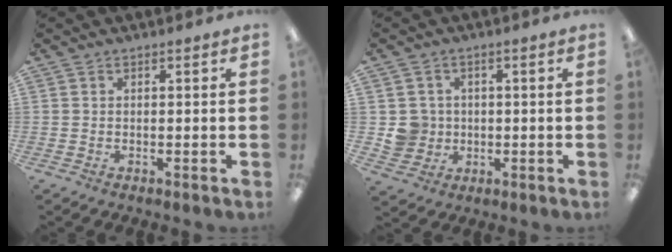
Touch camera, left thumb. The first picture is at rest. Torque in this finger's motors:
{"motor_torque": [-0.23, 0.23, -0.07, -0.09, 0.00]}